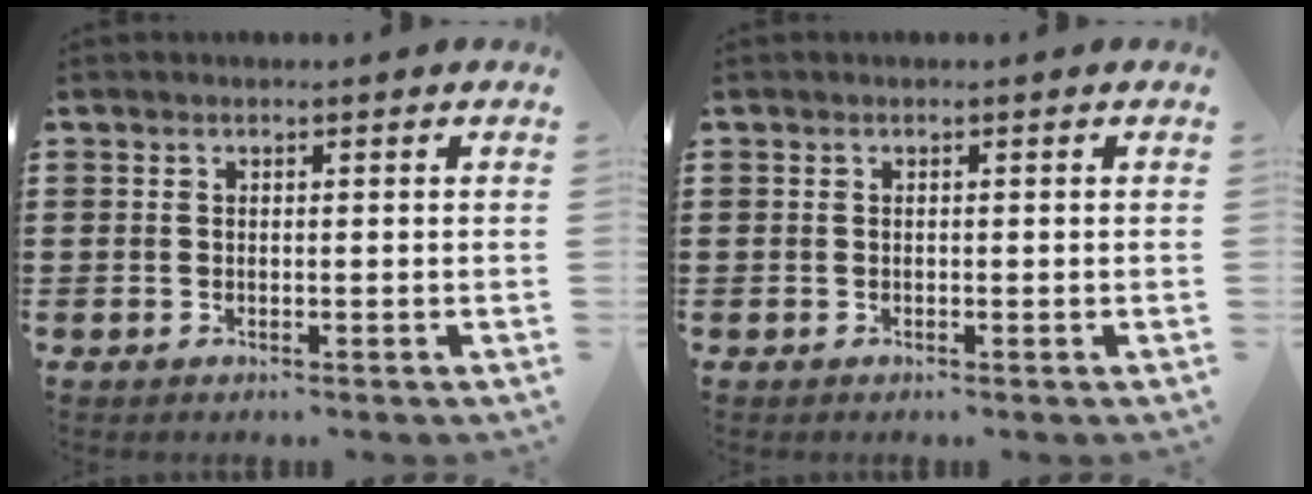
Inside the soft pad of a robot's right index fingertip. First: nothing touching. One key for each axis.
{"total": 0.0}